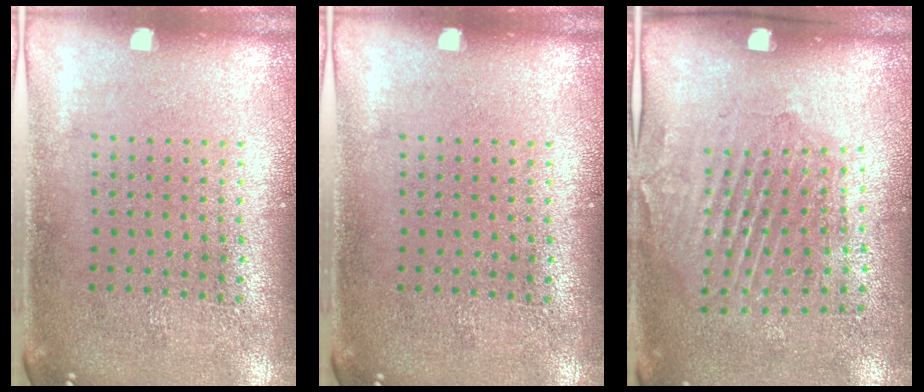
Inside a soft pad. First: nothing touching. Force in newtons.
{"total": 0.0}
{"total": 1.9, "press": 1.2, "slide": 1.6}